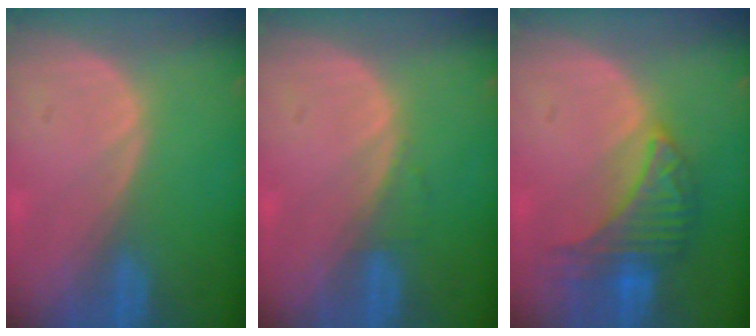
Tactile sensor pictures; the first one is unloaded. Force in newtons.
{"total": 0.7, "press": 0.7, "slide": 0.1}
{"total": 7.1, "press": 7.1, "slide": 0.2}